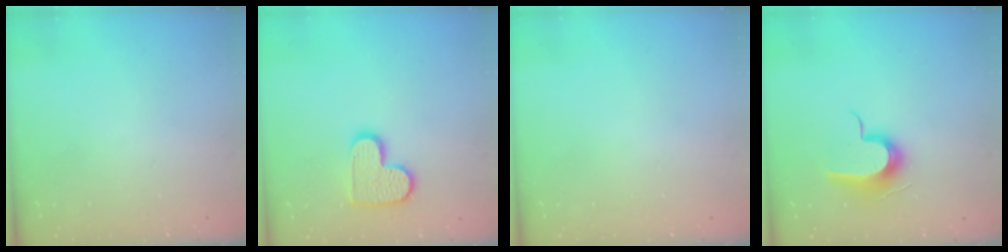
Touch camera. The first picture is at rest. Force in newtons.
{"total": 11.7, "press": 11.6, "slide": 0.8}
{"total": 0.7, "press": 0.7, "slide": 0.1}
{"total": 11.7, "press": 11.6, "slide": 0.6}